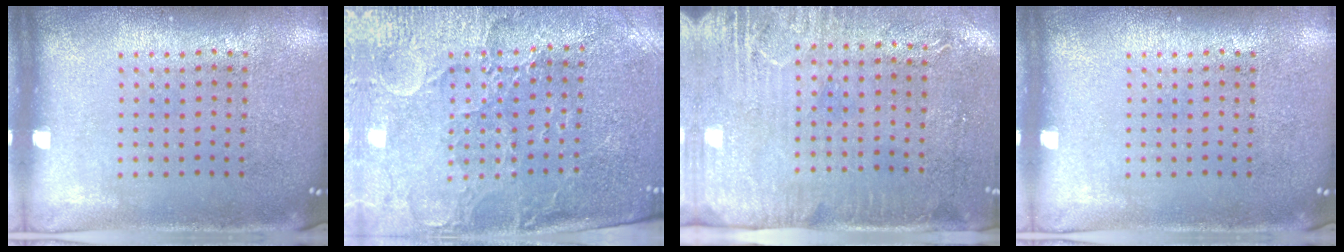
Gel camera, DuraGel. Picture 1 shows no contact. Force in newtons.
{"total": 3.6, "press": 3.3, "slide": 1.4}
{"total": 3.0, "press": 2.4, "slide": 1.7}
{"total": 0.0}